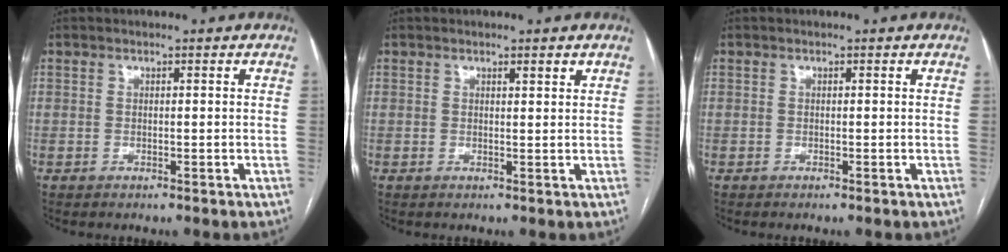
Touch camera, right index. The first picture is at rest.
{"total": 1.1, "force": [0.8, 0.1, 0.7], "torque": [-0.013, 0.000, 0.013]}
{"total": 0.0}